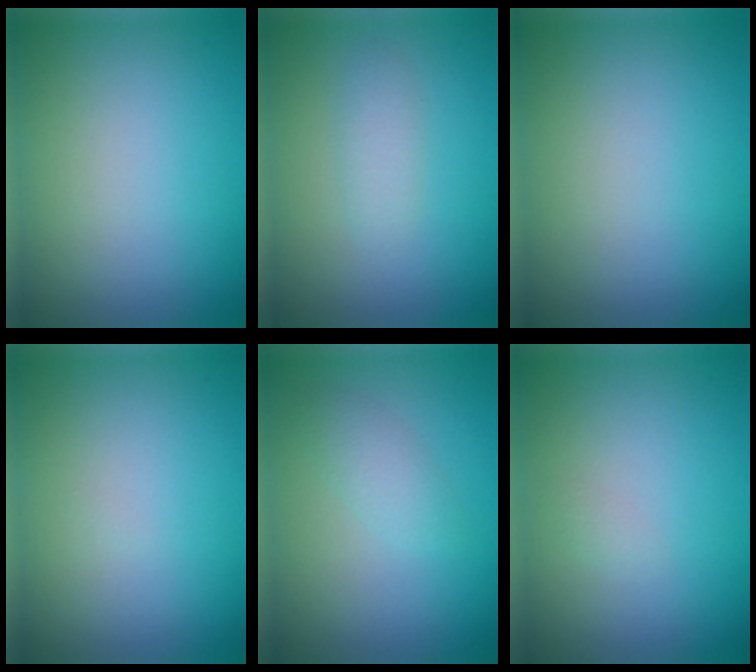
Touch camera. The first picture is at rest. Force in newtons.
{"total": 1.6, "press": 1.6, "slide": 0.1}
{"total": 0.0}
{"total": 0.0}
{"total": 1.8, "press": 1.8, "slide": 0.1}
{"total": 0.5, "press": 0.5, "slide": 0.0}